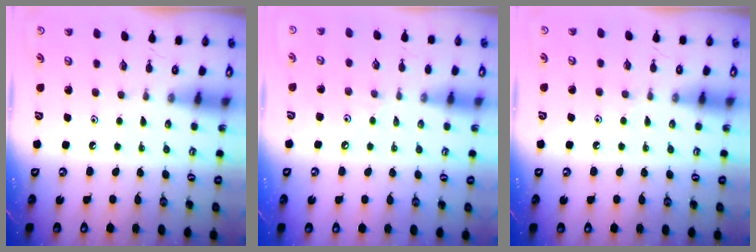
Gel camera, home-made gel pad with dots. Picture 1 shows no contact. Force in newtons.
{"total": 1.0, "press": 0.9, "slide": 0.2}
{"total": 6.0, "press": 5.9, "slide": 0.8}